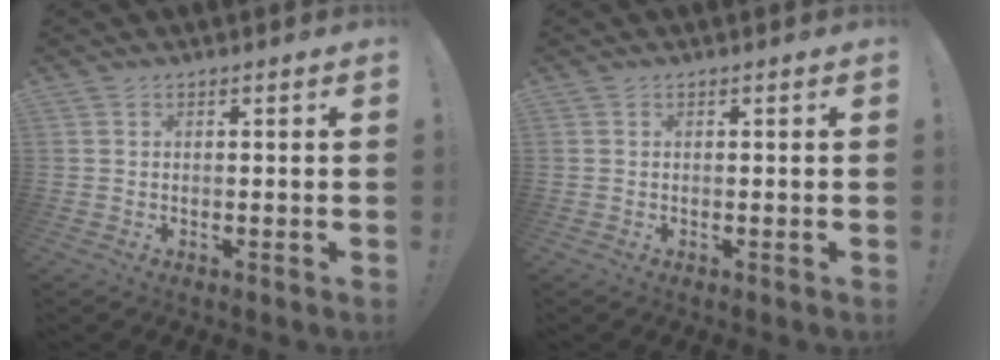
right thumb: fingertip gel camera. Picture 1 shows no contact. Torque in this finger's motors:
{"motor_torque": [0.00, 0.00, 0.00, 0.00, 0.00]}